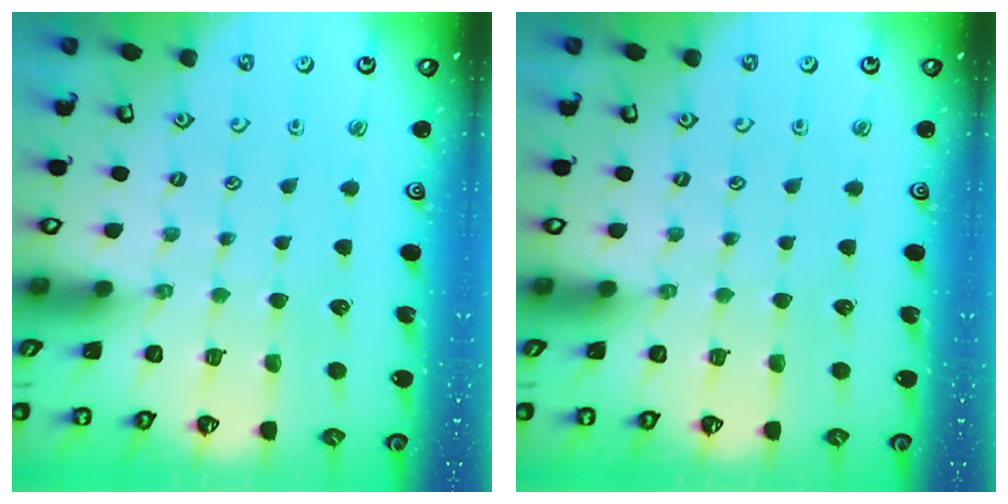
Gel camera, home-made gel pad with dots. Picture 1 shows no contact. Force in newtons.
{"total": 0.0}